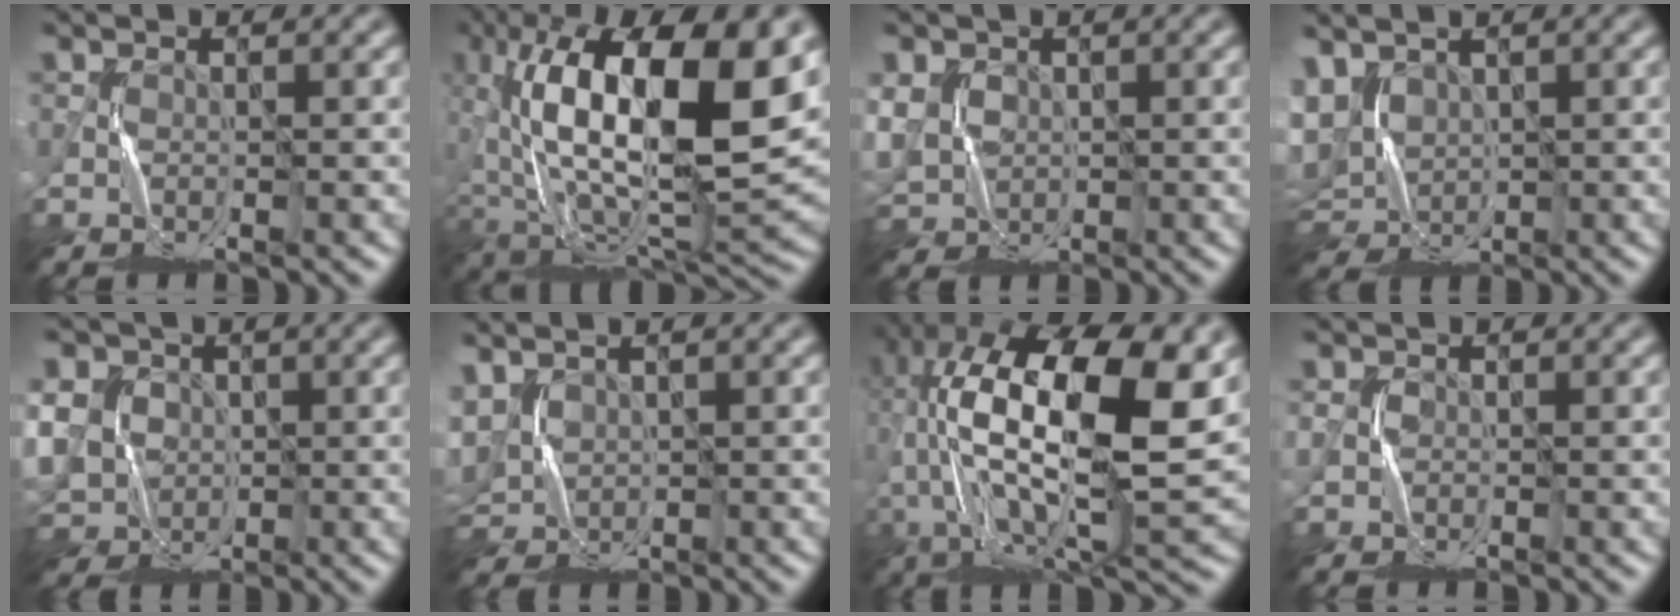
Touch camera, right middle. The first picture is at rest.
{"total": 17.7, "force": [3.8, 7.3, 15.7], "torque": [-0.295, 0.028, 0.066]}
{"total": 5.1, "force": [0.7, 4.4, 2.4], "torque": [-0.074, 0.006, 0.014]}
{"total": 5.8, "force": [1.9, 3.9, 3.8], "torque": [-0.089, 0.002, 0.044]}
{"total": 10.9, "force": [1.1, 9.2, 5.7], "torque": [-0.127, 0.012, -0.012]}
{"total": 4.0, "force": [1.4, 2.9, 2.3], "torque": [-0.074, 0.004, 0.034]}
{"total": 17.1, "force": [4.0, 6.6, 15.3], "torque": [-0.310, 0.024, 0.072]}
{"total": 1.5, "force": [0.0, 1.5, 0.4], "torque": [-0.012, 0.001, -0.001]}